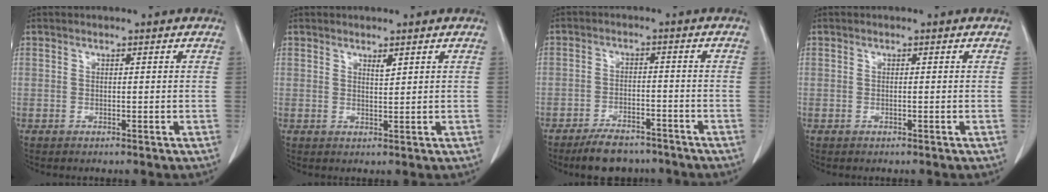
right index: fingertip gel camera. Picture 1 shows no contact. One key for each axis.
{"total": 1.1, "fx": 0.8, "fy": 0.2, "fz": 0.8, "tx": -0.017, "ty": -0.006, "tz": 0.016}
{"total": 7.8, "fx": -6.5, "fy": 2.9, "fz": 3.1, "tx": -0.048, "ty": -0.005, "tz": -0.101}
{"total": 0.0}